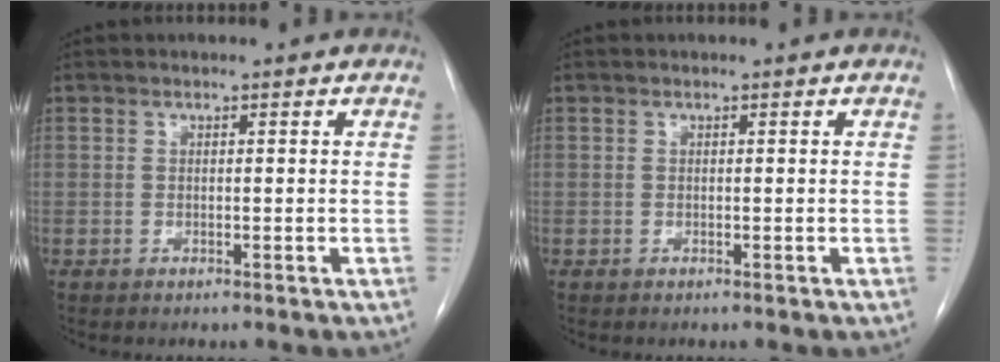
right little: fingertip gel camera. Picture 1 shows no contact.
{"total": 0.0}